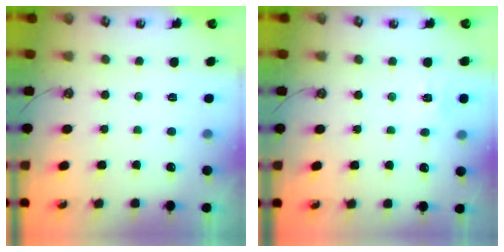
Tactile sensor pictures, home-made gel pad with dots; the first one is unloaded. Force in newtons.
{"total": 5.4, "press": 5.4, "slide": 0.8}